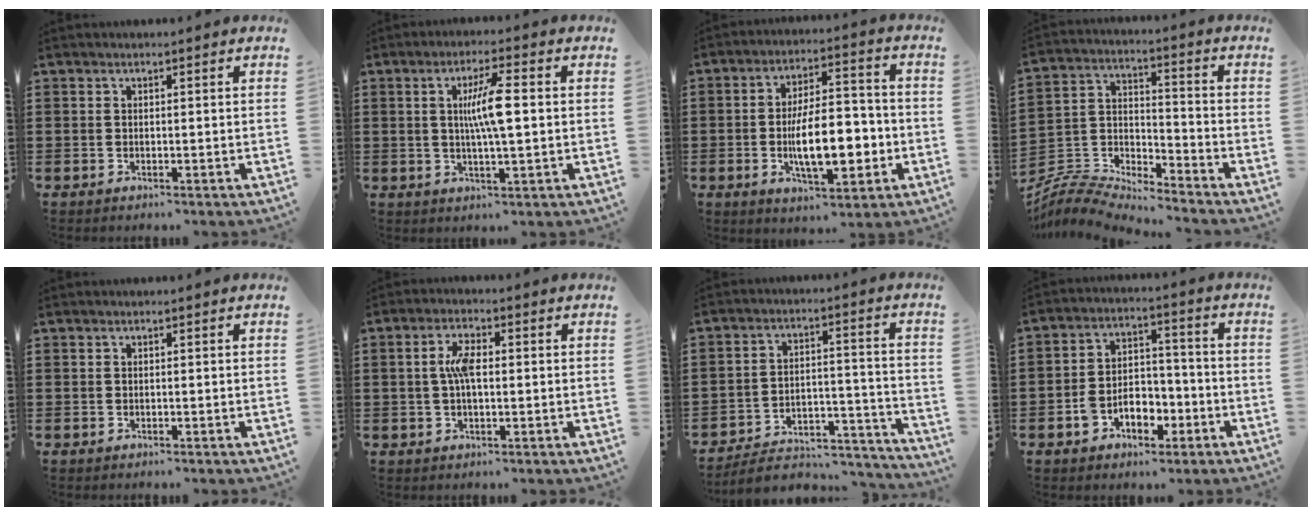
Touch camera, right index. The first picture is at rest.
{"total": 6.7, "force": [0.7, 0.9, 6.6], "torque": [-0.122, 0.001, 0.008]}
{"total": 11.6, "force": [-2.7, 4.8, 10.3], "torque": [-0.167, -0.005, -0.049]}
{"total": 6.6, "force": [-6.5, 0.7, 0.8], "torque": [-0.038, -0.008, -0.137]}
{"total": 0.0}
{"total": 4.7, "force": [0.4, 1.9, 4.3], "torque": [-0.085, 0.009, 0.003]}
{"total": 5.3, "force": [-4.8, 1.7, 1.6], "torque": [-0.025, 0.009, -0.094]}
{"total": 6.5, "force": [-3.0, 4.4, 3.7], "torque": [-0.080, 0.011, -0.057]}